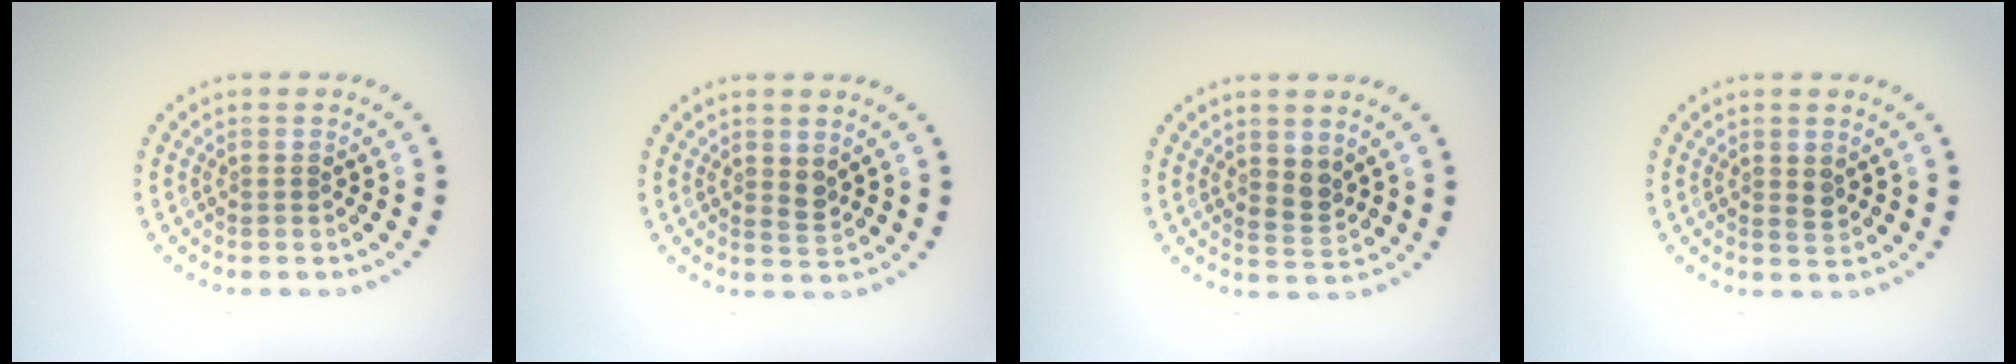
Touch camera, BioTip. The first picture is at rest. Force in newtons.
{"total": 1.1, "press": 1.0, "slide": 0.5}
{"total": 1.7, "press": 1.4, "slide": 0.9}
{"total": 1.1, "press": 1.0, "slide": 0.3}